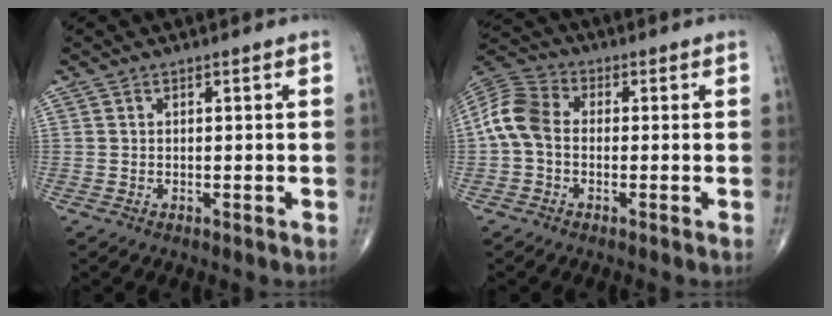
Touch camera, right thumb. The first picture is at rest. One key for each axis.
{"total": 8.4, "fx": -0.6, "fy": 6.0, "fz": 5.8, "tx": -0.113, "ty": 0.023, "tz": -0.028}